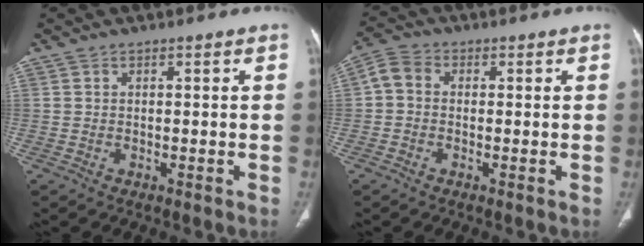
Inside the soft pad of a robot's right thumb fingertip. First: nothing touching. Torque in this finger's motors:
{"motor_torque": [0.47, 0.46, 0.58, -0.20, -0.02]}